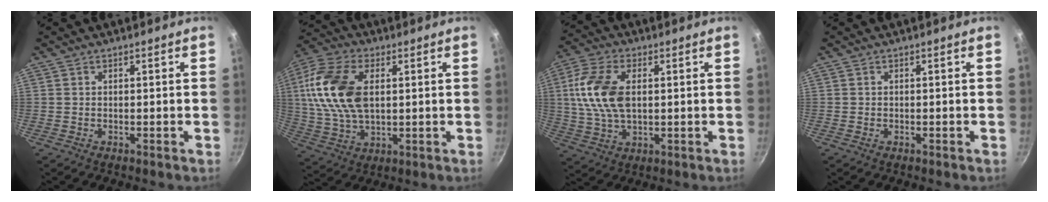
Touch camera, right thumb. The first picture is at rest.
{"total": 17.1, "force": [3.1, 10.2, 13.3], "torque": [-0.255, 0.004, 0.054]}
{"total": 12.8, "force": [1.8, 7.5, 10.2], "torque": [-0.197, 0.007, 0.031]}
{"total": 0.0}